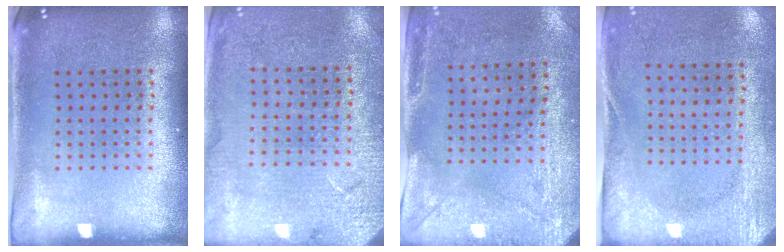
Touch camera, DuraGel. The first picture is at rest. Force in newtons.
{"total": 2.7, "press": 2.7, "slide": 0.1}
{"total": 3.0, "press": 2.4, "slide": 1.8}
{"total": 2.7, "press": 2.1, "slide": 1.7}